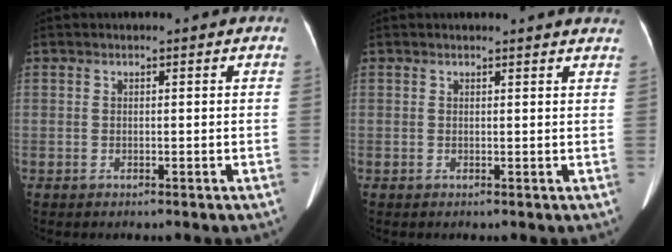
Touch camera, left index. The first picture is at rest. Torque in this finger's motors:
{"motor_torque": [0.00, -0.15, 0.19, 0.00]}